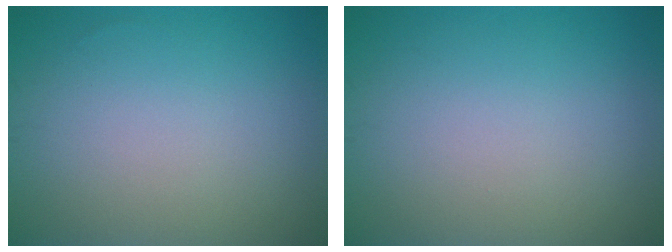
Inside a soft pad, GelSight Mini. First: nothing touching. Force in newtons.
{"total": 0.0}